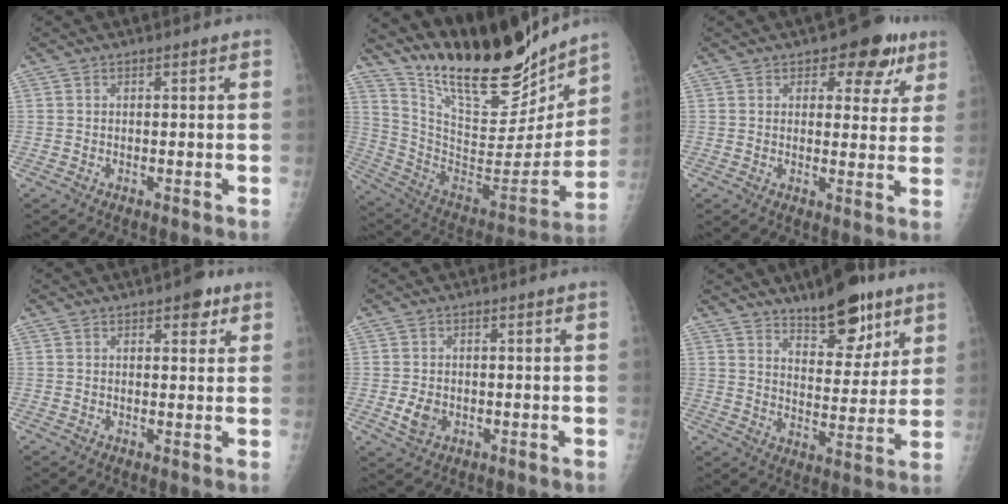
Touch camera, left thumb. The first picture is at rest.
{"total": 27.1, "force": [21.5, 8.5, 14.1], "torque": [-0.199, -0.101, 0.351]}
{"total": 8.7, "force": [5.0, 5.0, 5.1], "torque": [-0.014, -0.016, 0.058]}
{"total": 3.8, "force": [2.2, 1.8, 2.5], "torque": [-0.016, -0.006, 0.024]}
{"total": 3.5, "force": [-0.7, 2.7, 2.2], "torque": [-0.036, -0.001, -0.008]}
{"total": 13.6, "force": [9.4, 5.5, 8.1], "torque": [-0.080, -0.061, 0.147]}